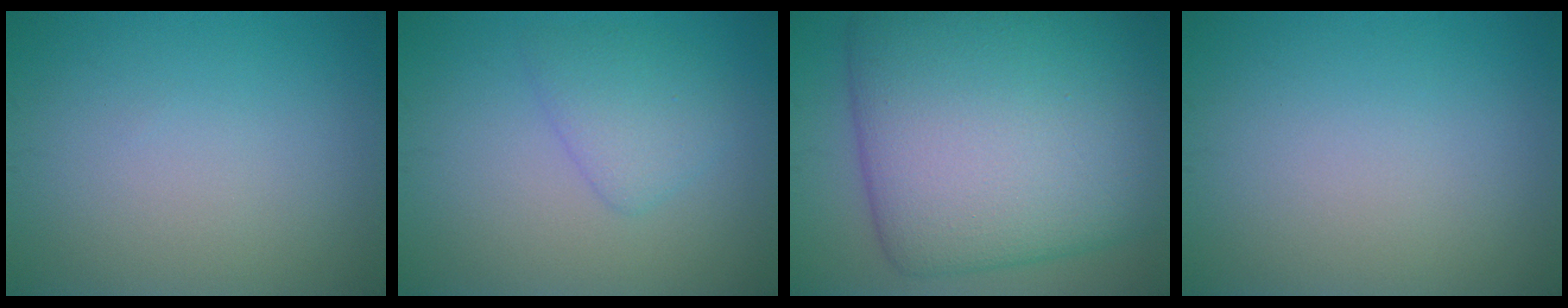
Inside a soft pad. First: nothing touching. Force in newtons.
{"total": 2.7, "press": 2.7, "slide": 0.1}
{"total": 16.7, "press": 16.7, "slide": 0.2}
{"total": 0.0}